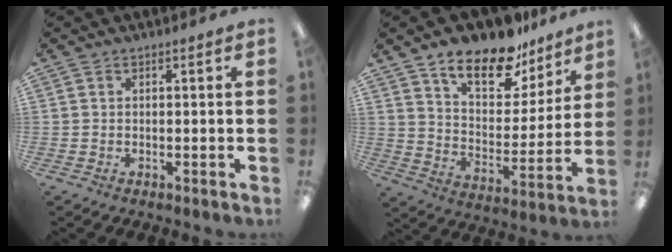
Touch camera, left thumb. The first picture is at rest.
{"total": 15.9, "force": [11.9, 7.2, 7.7], "torque": [-0.129, -0.075, 0.210]}